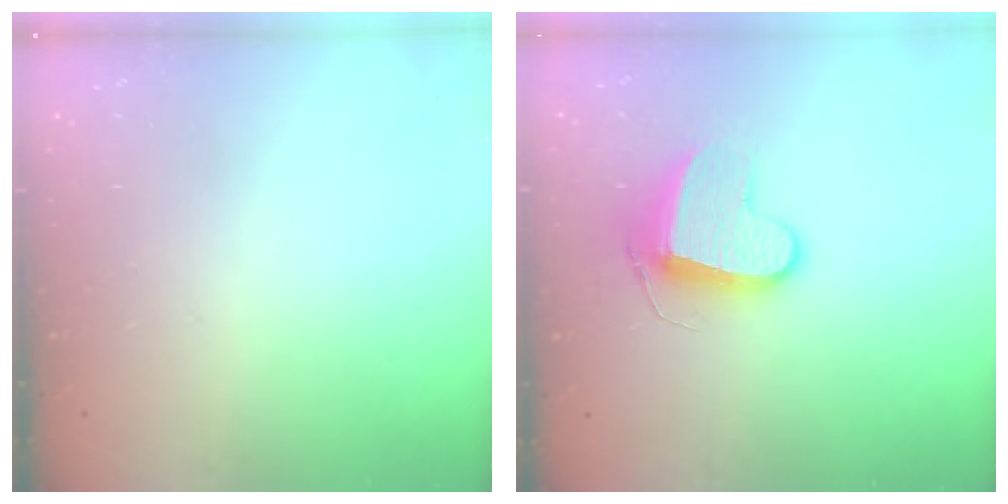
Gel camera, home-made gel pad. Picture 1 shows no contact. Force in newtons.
{"total": 9.9, "press": 9.9, "slide": 0.6}